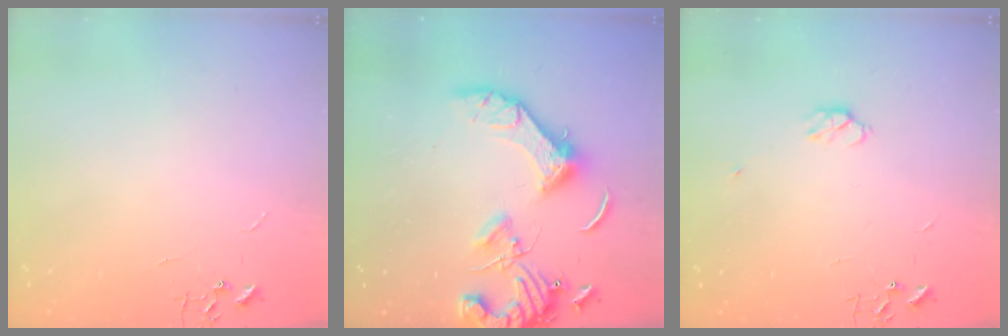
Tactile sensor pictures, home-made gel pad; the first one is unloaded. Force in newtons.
{"total": 17.1, "press": 17.0, "slide": 2.2}
{"total": 4.5, "press": 4.4, "slide": 1.1}